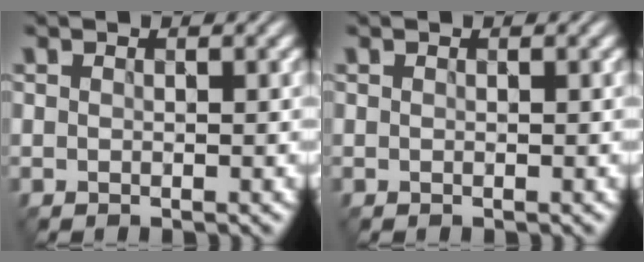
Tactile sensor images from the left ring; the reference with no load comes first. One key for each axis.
{"total": 0.0}